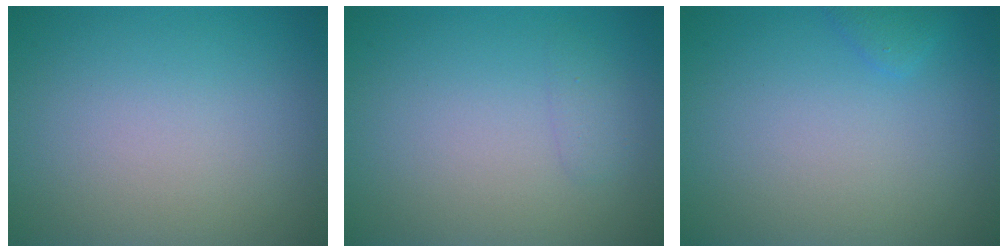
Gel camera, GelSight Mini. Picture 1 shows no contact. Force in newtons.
{"total": 0.9, "press": 0.9, "slide": 0.1}
{"total": 1.6, "press": 1.6, "slide": 0.2}